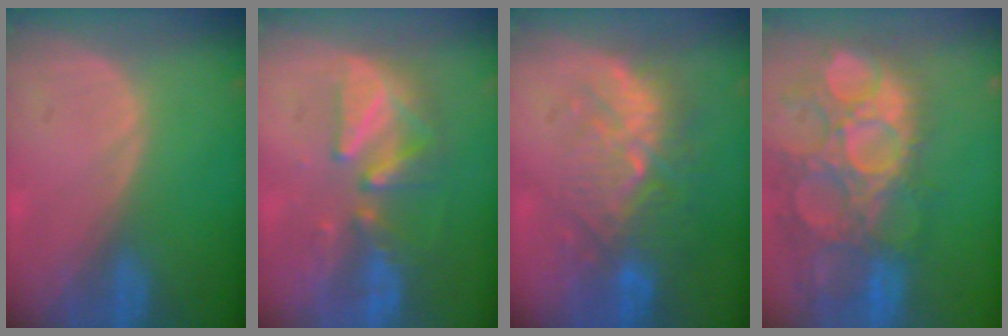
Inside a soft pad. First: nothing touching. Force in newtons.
{"total": 8.0, "press": 7.9, "slide": 1.5}
{"total": 10.0, "press": 9.3, "slide": 3.6}
{"total": 15.1, "press": 12.6, "slide": 8.4}